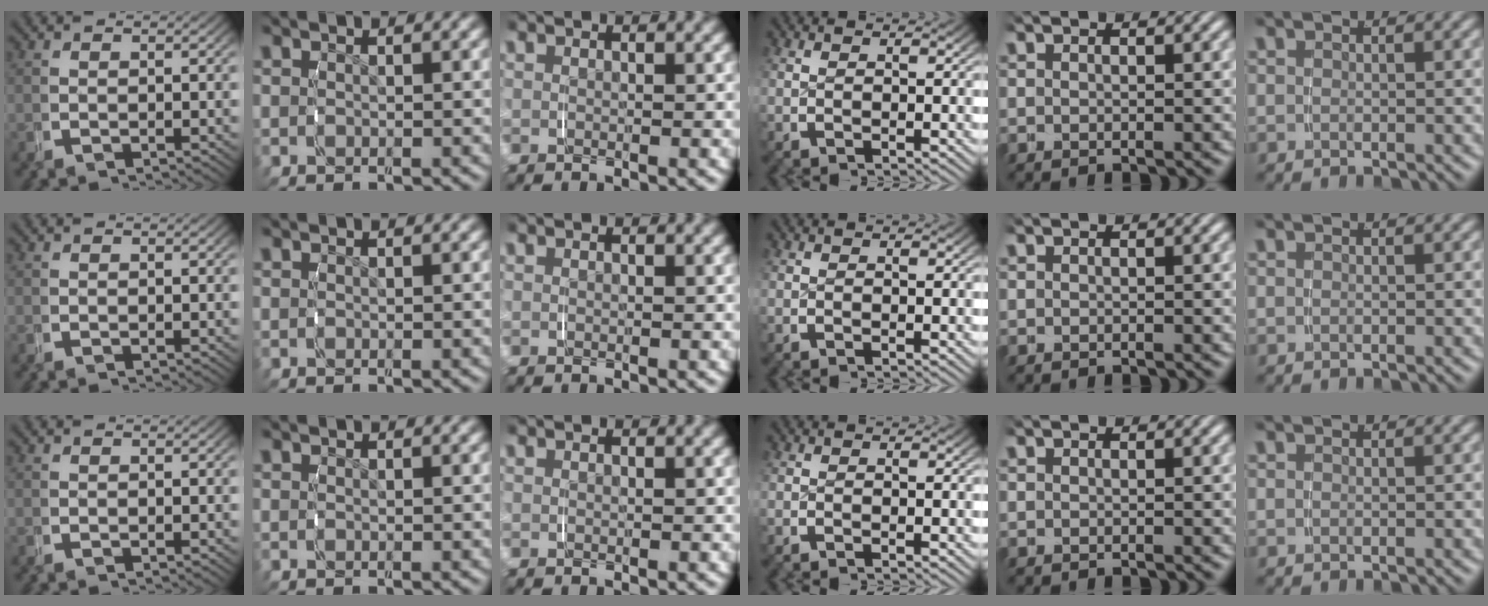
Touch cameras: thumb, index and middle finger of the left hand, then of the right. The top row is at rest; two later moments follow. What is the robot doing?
{"motion": "grasp_and_lifting", "object": "knife"}